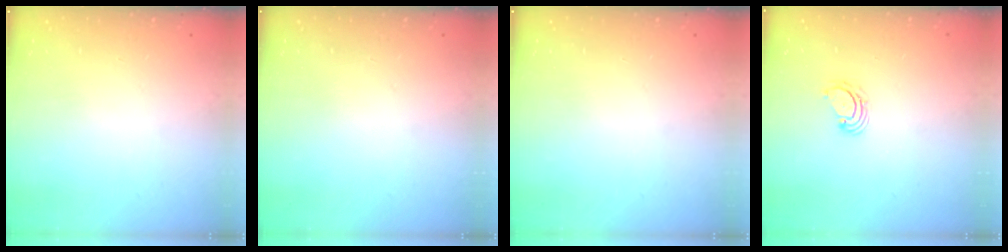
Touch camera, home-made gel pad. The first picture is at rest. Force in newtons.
{"total": 0.0}
{"total": 0.0}
{"total": 4.0, "press": 4.0, "slide": 0.5}